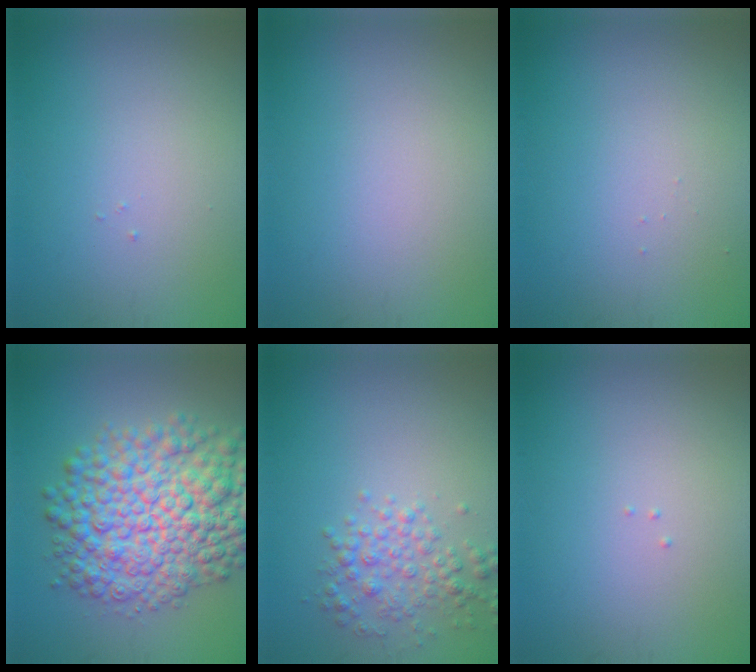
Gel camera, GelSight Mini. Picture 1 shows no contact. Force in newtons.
{"total": 0.0}
{"total": 0.0}
{"total": 11.0, "press": 11.0, "slide": 0.2}
{"total": 2.8, "press": 2.8, "slide": 0.1}
{"total": 0.0}